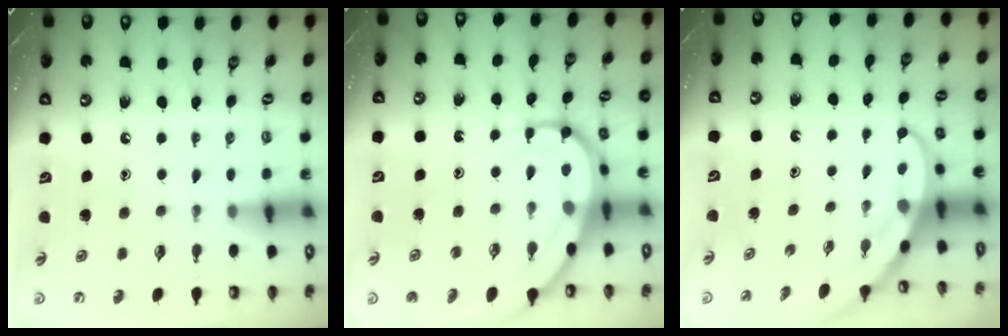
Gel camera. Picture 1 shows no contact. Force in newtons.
{"total": 11.2, "press": 11.1, "slide": 1.1}
{"total": 3.7, "press": 3.7, "slide": 0.3}